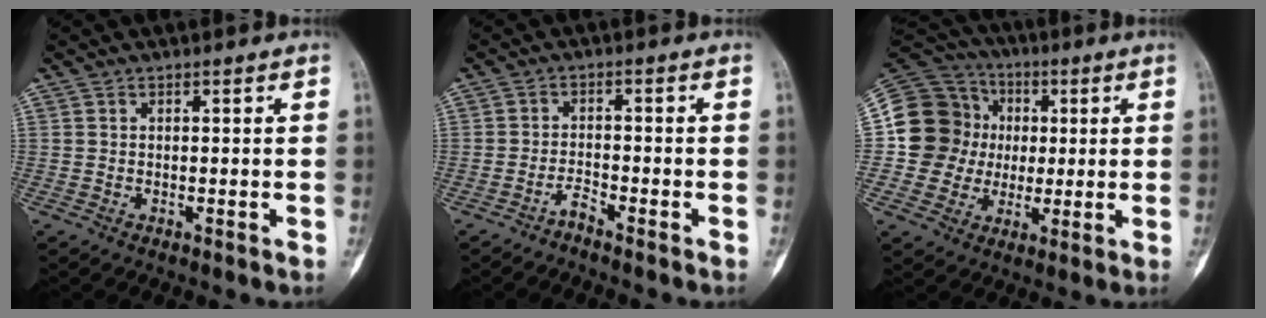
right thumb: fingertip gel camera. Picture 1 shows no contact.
{"total": 2.0, "force": [-1.9, 0.2, 0.7], "torque": [-0.017, 0.012, -0.037]}
{"total": 16.7, "force": [0.8, 15.9, 5.0], "torque": [-0.066, 0.044, 0.017]}